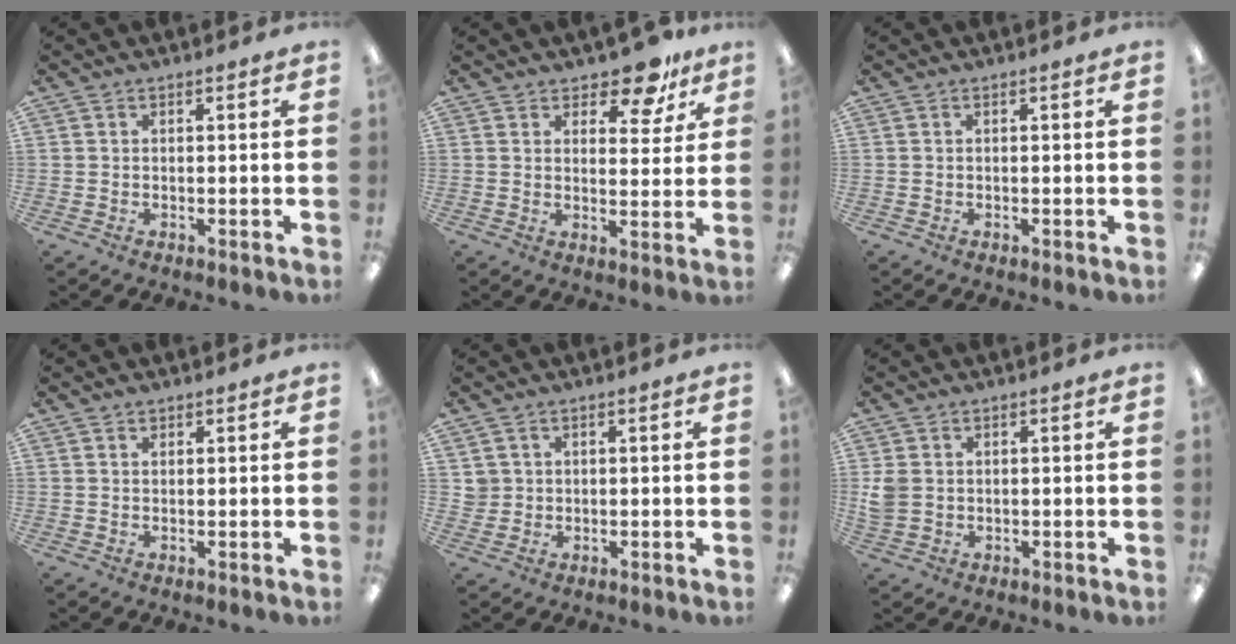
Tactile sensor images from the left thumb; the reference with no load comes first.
{"total": 9.1, "force": [7.0, 3.9, 4.3], "torque": [-0.049, -0.044, 0.121]}
{"total": 0.0}
{"total": 0.9, "force": [0.7, 0.5, 0.1], "torque": [-0.002, 0.000, 0.014]}
{"total": 2.5, "force": [0.8, 2.4, 0.0], "torque": [-0.008, 0.003, 0.015]}
{"total": 3.9, "force": [0.6, 3.3, 1.9], "torque": [-0.029, 0.003, 0.013]}